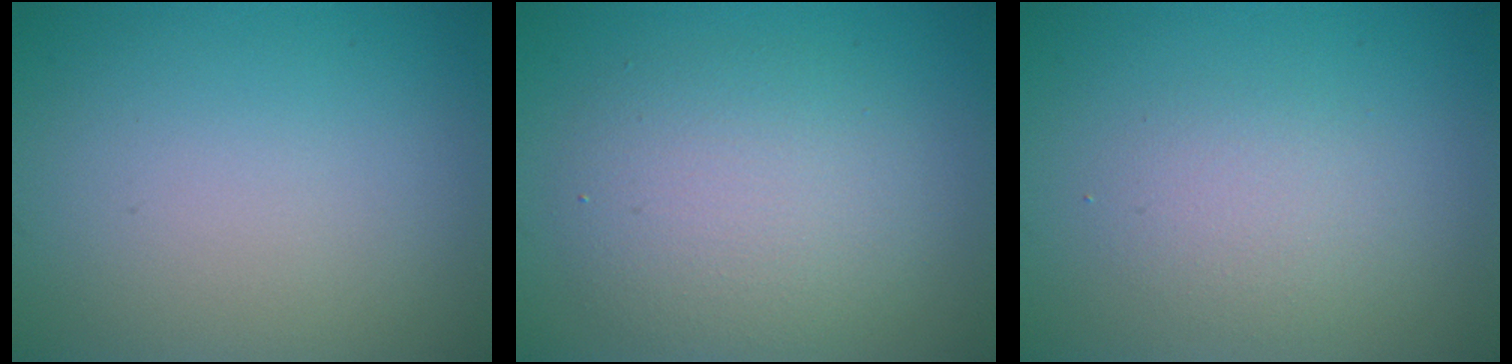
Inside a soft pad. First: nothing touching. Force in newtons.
{"total": 4.8, "press": 4.8, "slide": 0.2}
{"total": 2.1, "press": 2.1, "slide": 0.2}